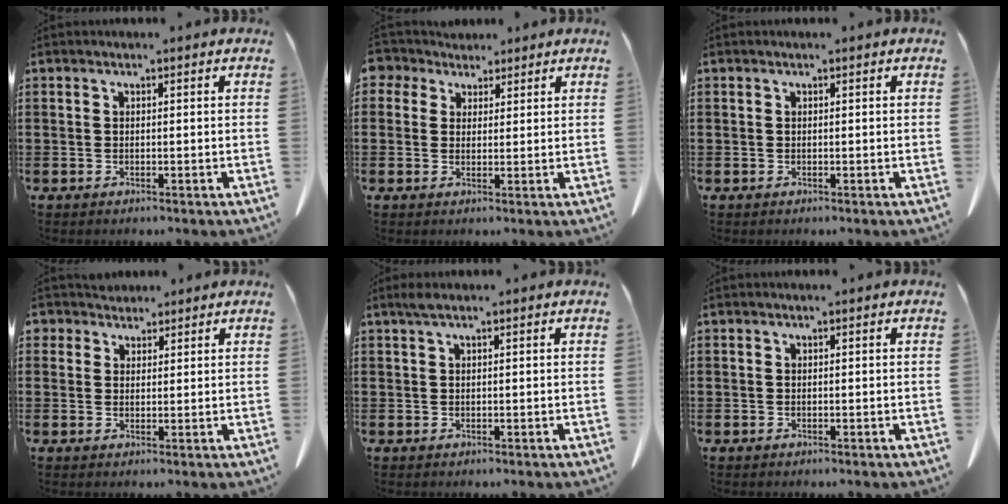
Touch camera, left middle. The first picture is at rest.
{"total": 3.4, "force": [2.3, 2.4, 0.5], "torque": [-0.017, 0.007, 0.039]}
{"total": 0.0}
{"total": 3.1, "force": [2.6, 1.8, 0.3], "torque": [-0.017, 0.007, 0.049]}
{"total": 1.2, "force": [0.6, 0.2, 1.0], "torque": [-0.022, 0.002, 0.011]}
{"total": 0.0}